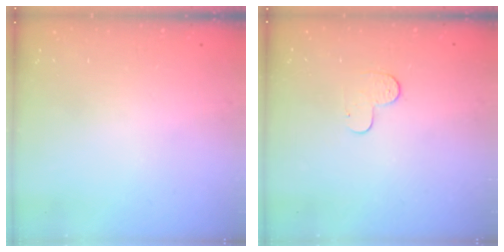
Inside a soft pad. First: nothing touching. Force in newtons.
{"total": 4.3, "press": 4.2, "slide": 0.4}